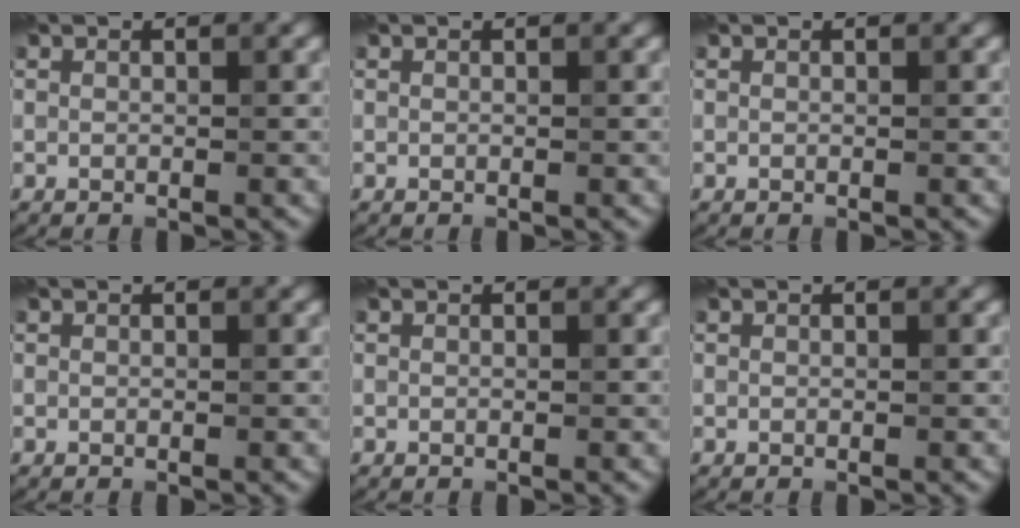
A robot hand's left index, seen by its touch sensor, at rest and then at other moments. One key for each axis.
{"total": 0.0}
{"total": 0.0}
{"total": 0.0}
{"total": 0.0}
{"total": 0.0}